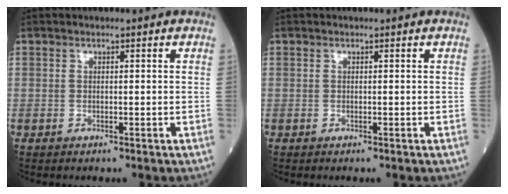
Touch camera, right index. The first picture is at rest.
{"total": 0.0}